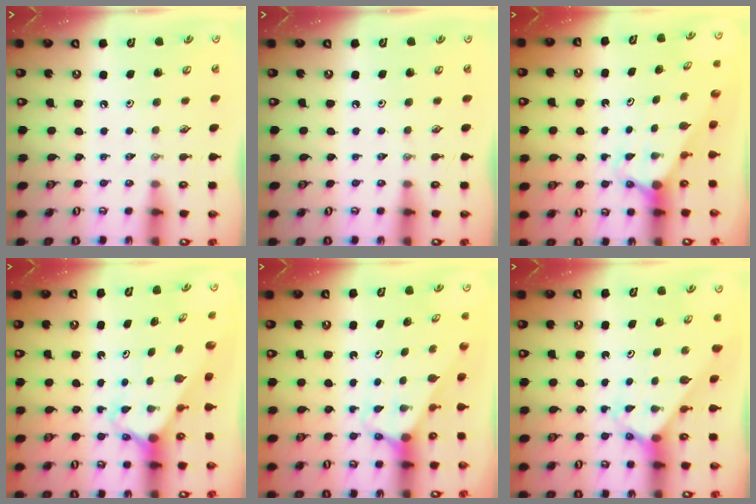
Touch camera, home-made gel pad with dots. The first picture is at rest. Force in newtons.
{"total": 0.0}
{"total": 2.8, "press": 2.8, "slide": 0.0}
{"total": 2.5, "press": 2.5, "slide": 0.1}
{"total": 2.7, "press": 2.7, "slide": 0.2}
{"total": 2.7, "press": 2.7, "slide": 0.1}